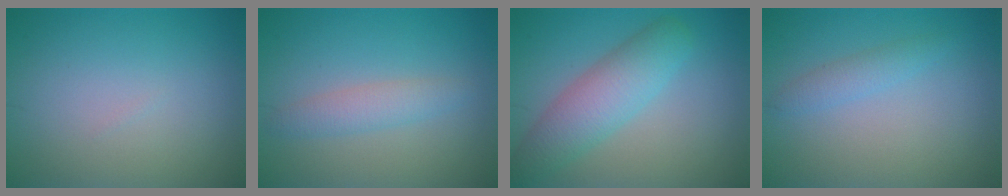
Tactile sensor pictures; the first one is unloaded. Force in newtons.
{"total": 2.1, "press": 2.1, "slide": 0.1}
{"total": 5.0, "press": 5.0, "slide": 0.1}
{"total": 1.5, "press": 1.5, "slide": 0.0}